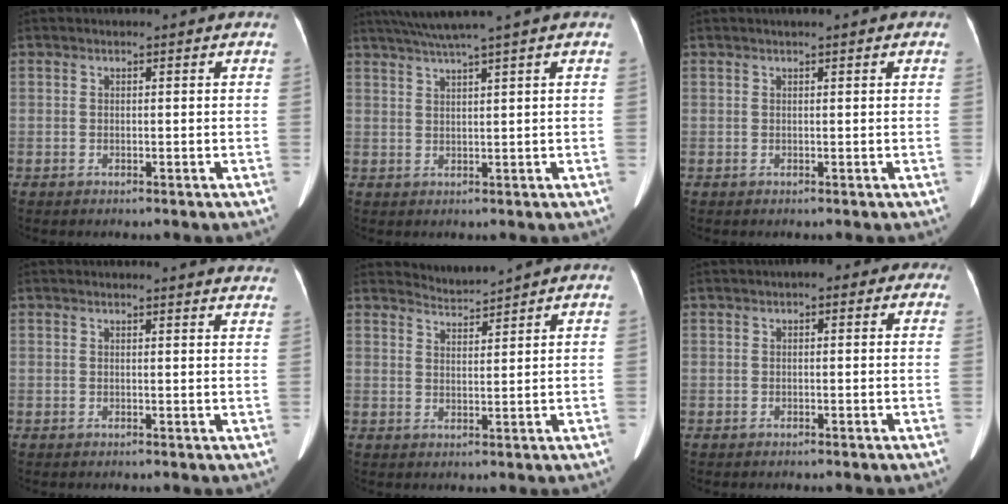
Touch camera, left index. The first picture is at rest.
{"total": 5.4, "force": [4.2, -1.6, 3.1], "torque": [-0.055, 0.015, 0.078]}
{"total": 1.5, "force": [0.9, 0.3, 1.1], "torque": [-0.019, 0.012, 0.009]}
{"total": 8.7, "force": [8.5, 0.8, 1.9], "torque": [-0.003, -0.017, 0.064]}
{"total": 3.0, "force": [2.6, -1.1, -0.8], "torque": [0.005, -0.008, 0.058]}
{"total": 2.5, "force": [0.5, 1.6, 1.9], "torque": [-0.017, 0.015, -0.009]}